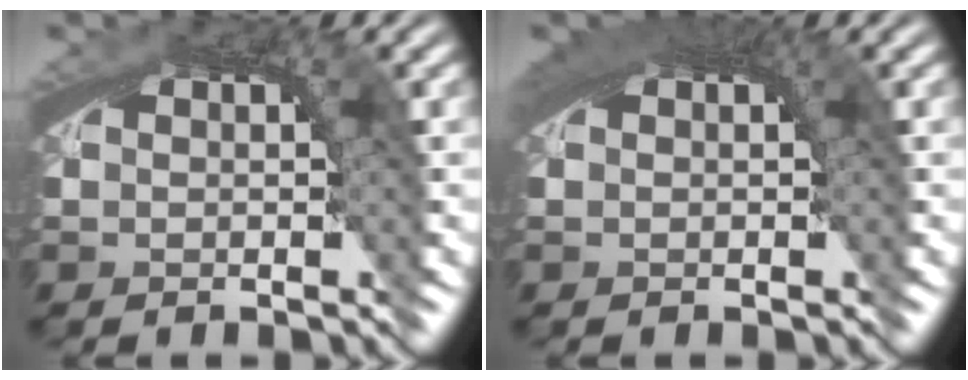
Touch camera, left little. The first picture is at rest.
{"total": 1.8, "force": [0.9, 0.3, 1.6], "torque": [-0.019, 0.006, 0.013]}